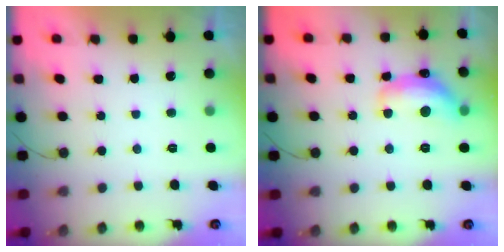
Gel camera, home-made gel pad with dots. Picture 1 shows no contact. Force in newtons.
{"total": 15.8, "press": 15.8, "slide": 1.0}